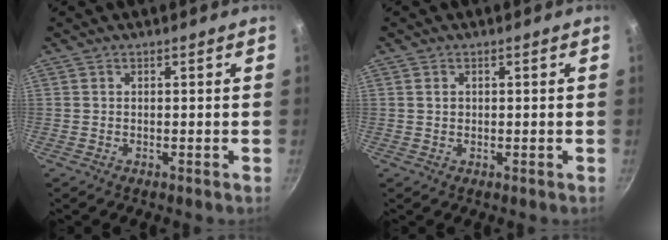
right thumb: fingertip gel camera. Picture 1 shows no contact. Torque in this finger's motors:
{"motor_torque": [-0.75, -0.13, -0.25, -0.21, 0.00]}